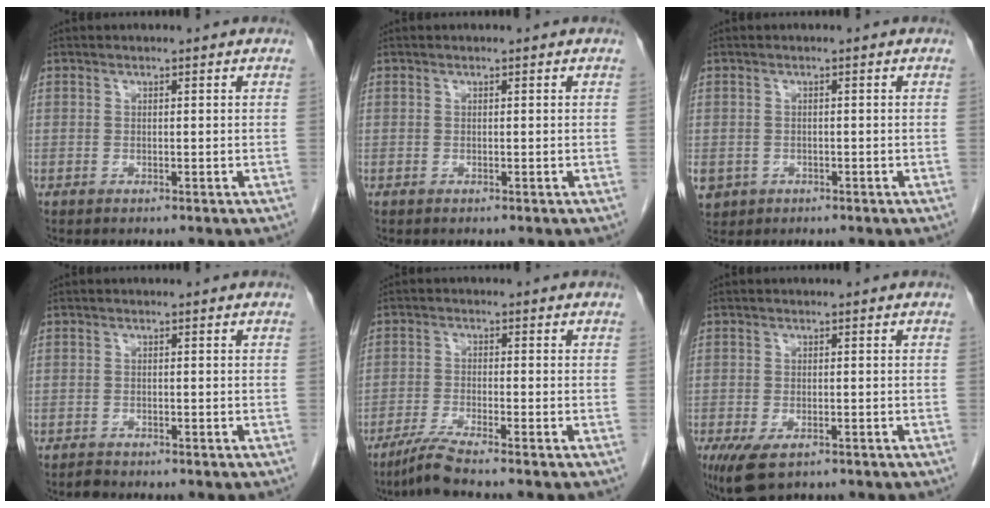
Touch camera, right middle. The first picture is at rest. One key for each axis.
{"total": 0.0}
{"total": 4.6, "fx": -2.0, "fy": 4.0, "fz": 1.2, "tx": -0.031, "ty": -0.001, "tz": -0.028}
{"total": 0.9, "fx": -0.9, "fy": 0.2, "fz": 0.0, "tx": -0.005, "ty": -0.002, "tz": -0.016}
{"total": 4.2, "fx": -3.5, "fy": -1.1, "fz": 2.0, "tx": -0.047, "ty": -0.018, "tz": -0.076}
{"total": 5.7, "fx": -3.4, "fy": 2.6, "fz": 3.7, "tx": -0.071, "ty": -0.012, "tz": -0.054}